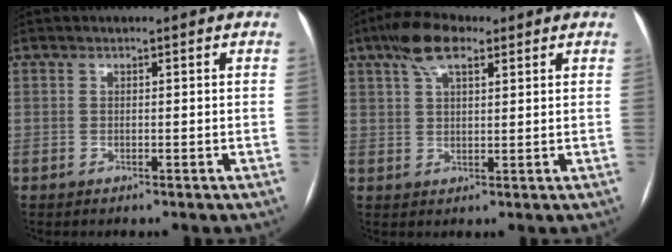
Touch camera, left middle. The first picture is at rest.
{"total": 6.8, "force": [4.0, 2.4, 4.9], "torque": [-0.098, 0.022, 0.071]}